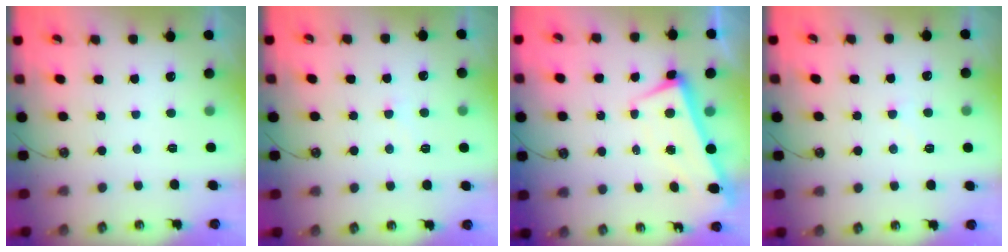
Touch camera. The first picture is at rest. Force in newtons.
{"total": 3.0, "press": 2.8, "slide": 0.8}
{"total": 1.8, "press": 0.8, "slide": 1.6}
{"total": 1.9, "press": 1.9, "slide": 0.4}